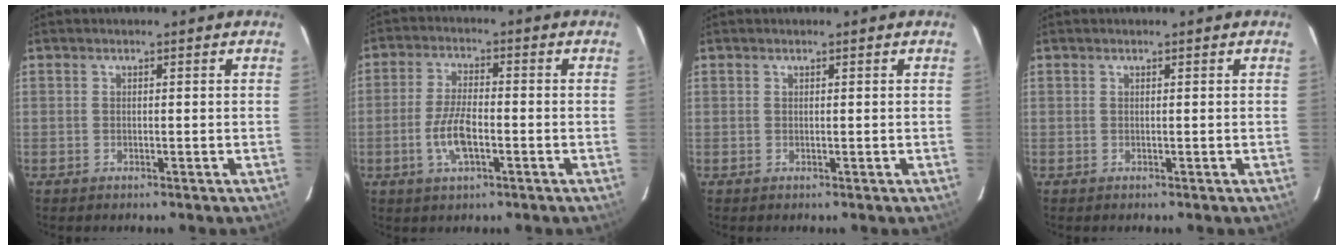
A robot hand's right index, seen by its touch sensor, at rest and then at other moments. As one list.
[{"total": 7.3, "force": [-2.4, 2.6, 6.3], "torque": [-0.133, -0.001, -0.046]}, {"total": 0.0}, {"total": 0.0}]